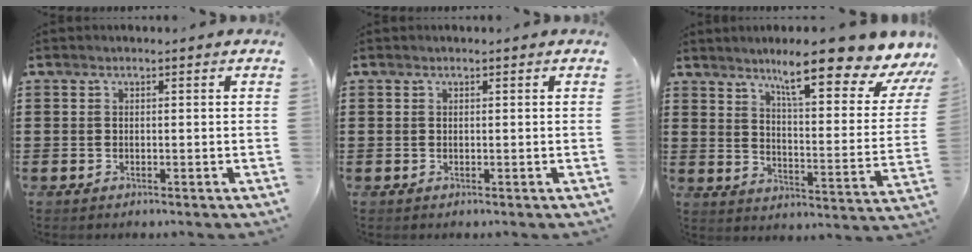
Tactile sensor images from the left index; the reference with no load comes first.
{"total": 0.0}
{"total": 12.4, "force": [9.2, 1.0, 8.3], "torque": [-0.147, -0.052, 0.143]}